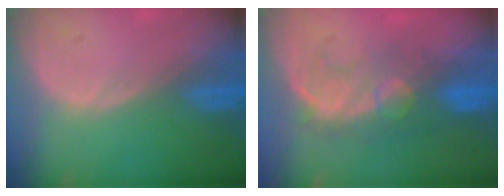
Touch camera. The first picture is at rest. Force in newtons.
{"total": 7.8, "press": 7.7, "slide": 1.2}